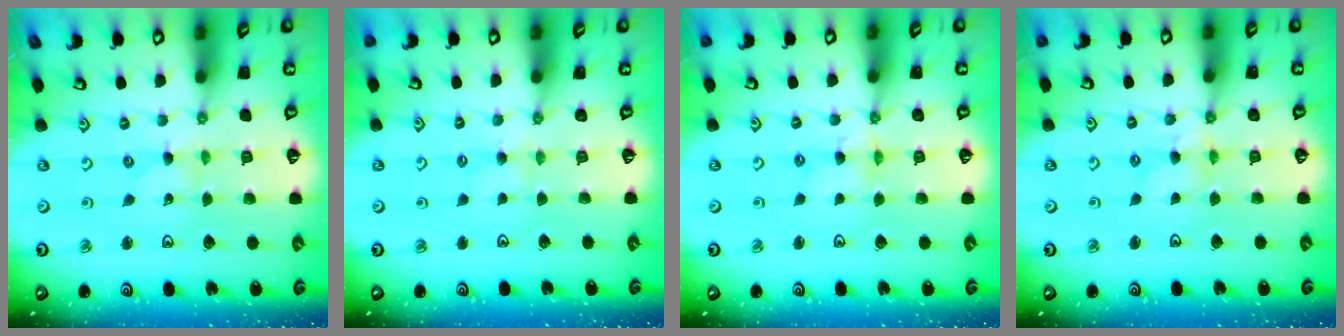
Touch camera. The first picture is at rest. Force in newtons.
{"total": 1.9, "press": 1.9, "slide": 0.3}
{"total": 2.5, "press": 2.5, "slide": 0.2}
{"total": 3.0, "press": 3.0, "slide": 0.4}